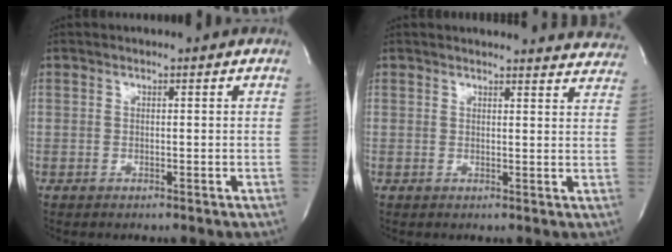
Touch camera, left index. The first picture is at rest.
{"total": 15.1, "force": [14.7, 2.4, 2.3], "torque": [-0.007, -0.047, 0.141]}